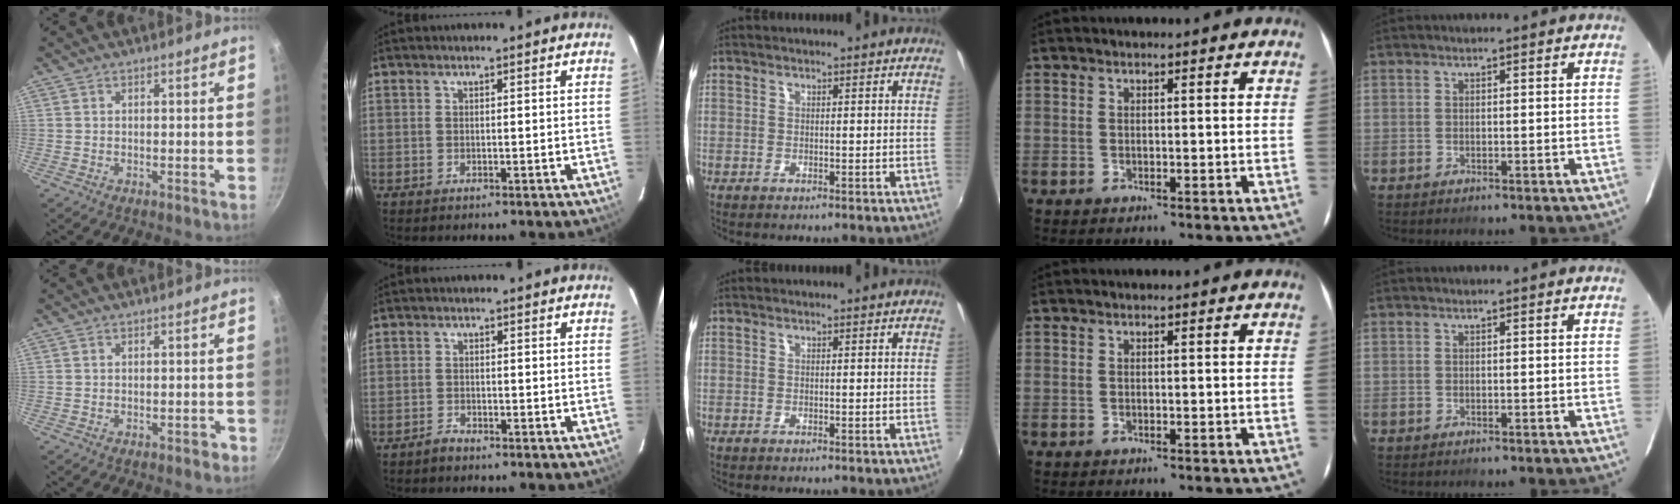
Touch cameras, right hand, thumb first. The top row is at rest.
{"thumb": {"total": 1.4, "force": [-0.7, 0.8, 0.8], "torque": [-0.002, 0.015, -0.001]}, "index": {"total": 1.4, "force": [-1.3, 0.7, 0.0], "torque": [-0.002, 0.003, -0.024]}}